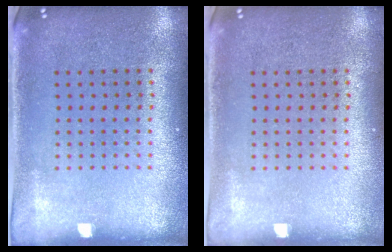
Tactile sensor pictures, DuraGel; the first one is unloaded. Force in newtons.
{"total": 0.0}